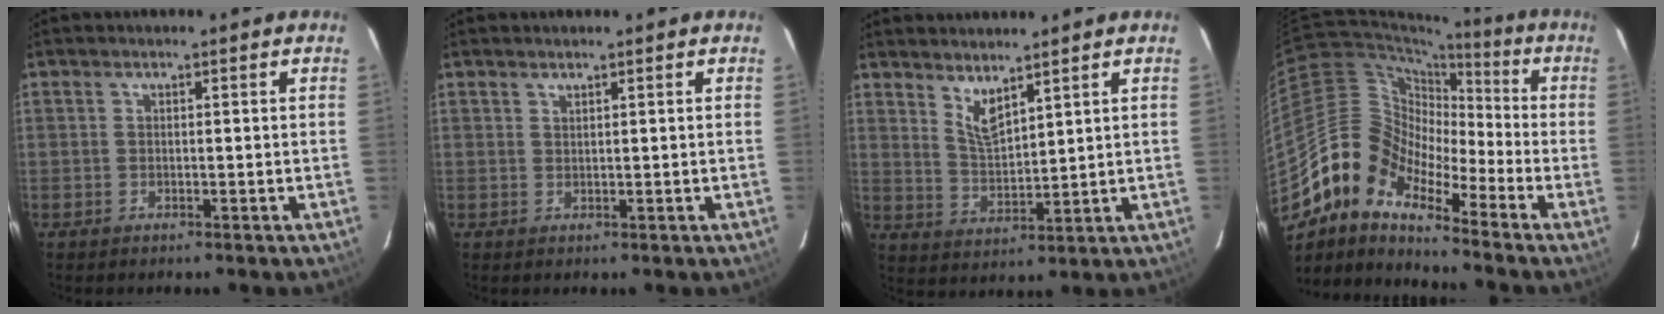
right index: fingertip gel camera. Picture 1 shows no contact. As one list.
[{"total": 0.6, "force": [0.6, 0.1, 0.2], "torque": [-0.004, 0.000, 0.011]}, {"total": 5.4, "force": [4.1, 1.4, 3.2], "torque": [-0.059, -0.011, 0.079]}, {"total": 13.4, "force": [-9.8, 6.2, 6.7], "torque": [-0.106, 0.011, -0.214]}]